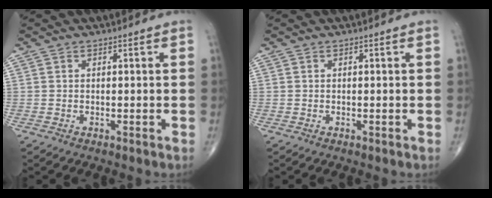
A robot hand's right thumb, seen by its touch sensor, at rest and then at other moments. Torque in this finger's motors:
{"motor_torque": [-0.01, -0.02, -0.03, -0.01, 0.01]}